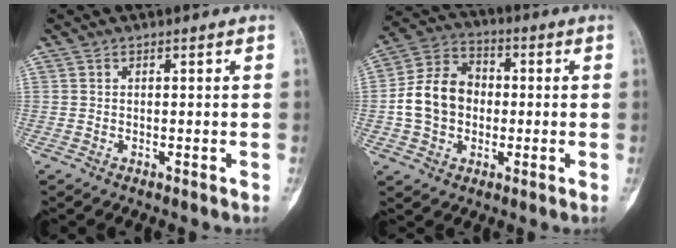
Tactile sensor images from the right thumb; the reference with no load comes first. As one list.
[{"total": 12.2, "force": [-0.8, 9.7, 7.4], "torque": [-0.118, 0.032, -0.022]}]